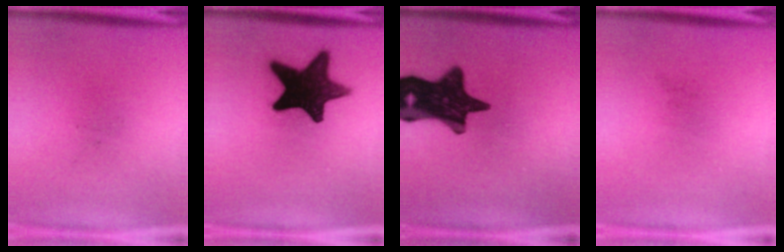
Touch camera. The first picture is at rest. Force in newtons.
{"total": 15.8}
{"total": 15.6}
{"total": 0.0}